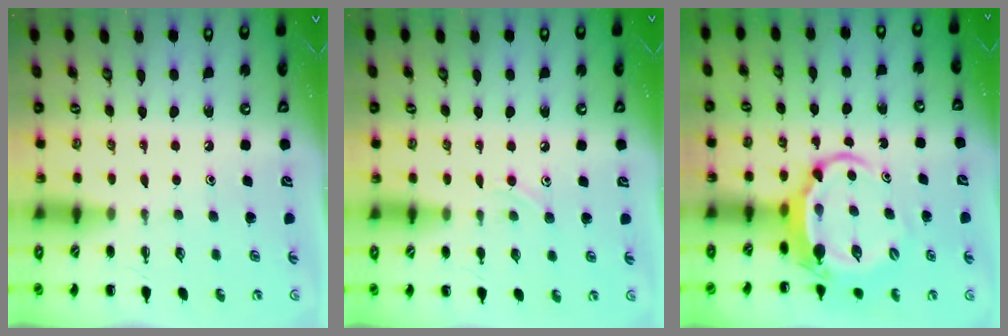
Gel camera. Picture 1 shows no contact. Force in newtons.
{"total": 6.3, "press": 6.1, "slide": 1.6}
{"total": 5.9, "press": 5.7, "slide": 1.1}